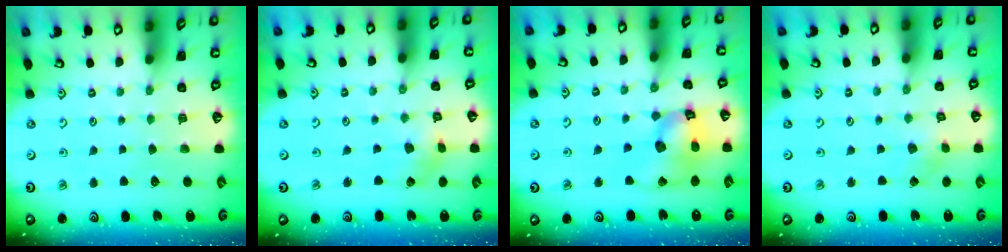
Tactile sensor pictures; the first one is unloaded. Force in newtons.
{"total": 3.1, "press": 3.1, "slide": 0.4}
{"total": 14.9, "press": 14.8, "slide": 1.9}
{"total": 2.1, "press": 2.1, "slide": 0.1}